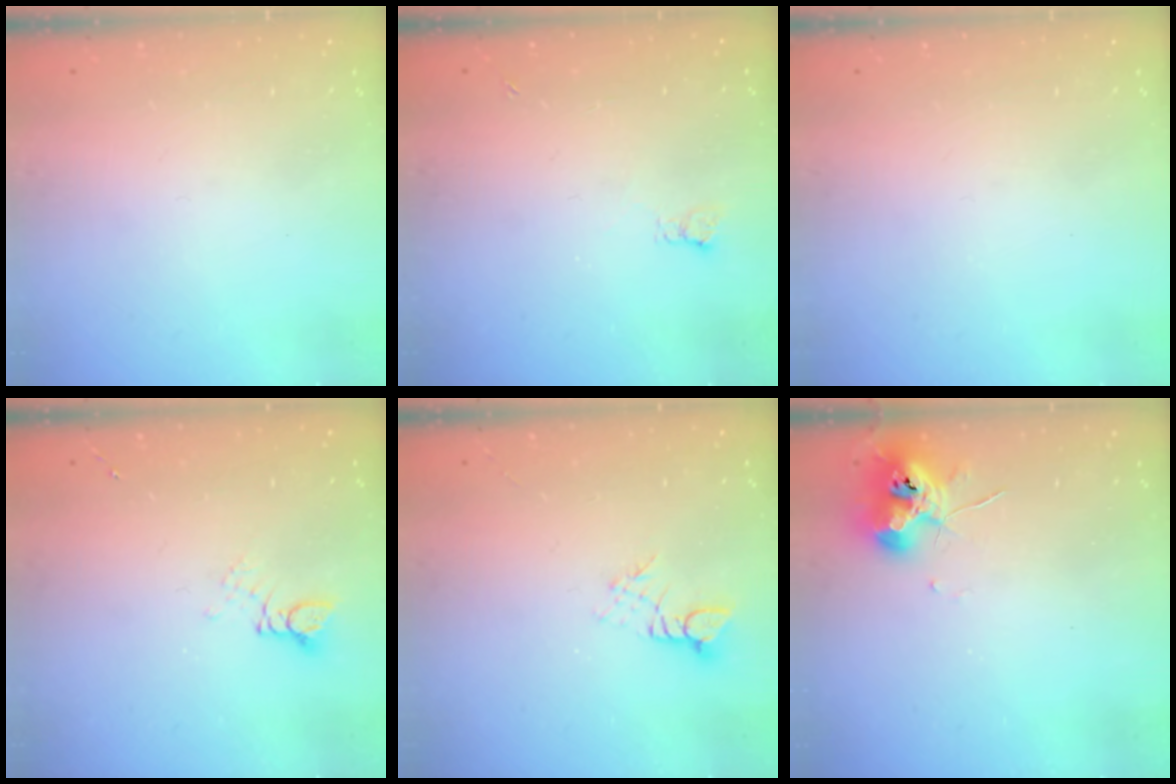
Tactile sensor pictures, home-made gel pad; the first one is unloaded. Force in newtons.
{"total": 2.9, "press": 2.9, "slide": 0.5}
{"total": 0.0}
{"total": 2.8, "press": 2.8, "slide": 0.2}
{"total": 3.4, "press": 3.4, "slide": 0.3}
{"total": 9.6, "press": 9.6, "slide": 0.9}